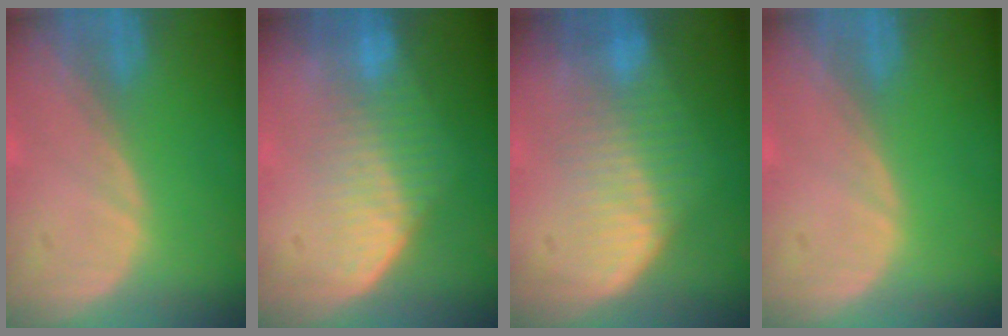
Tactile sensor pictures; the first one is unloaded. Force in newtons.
{"total": 7.1, "press": 5.9, "slide": 3.8}
{"total": 7.2, "press": 6.6, "slide": 2.8}
{"total": 0.0}